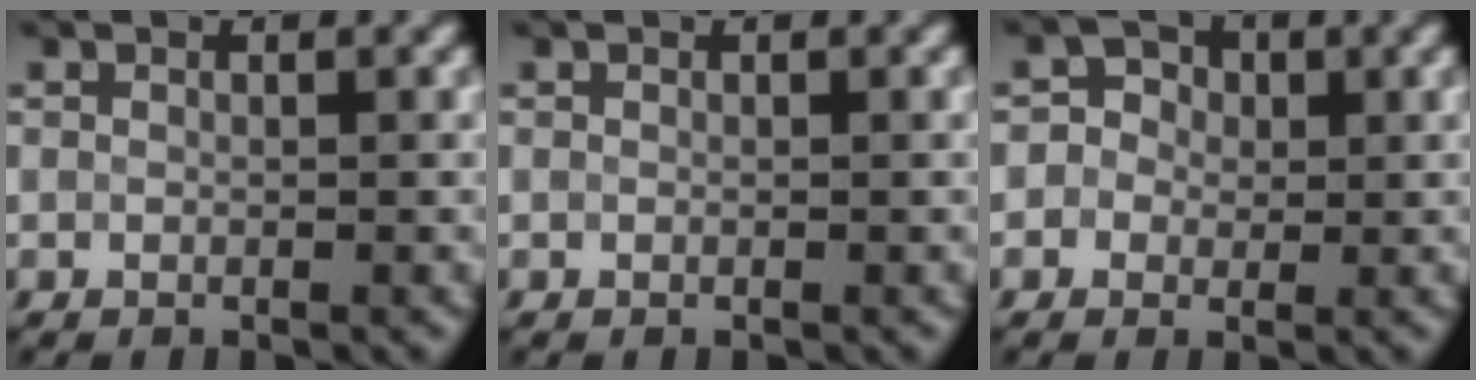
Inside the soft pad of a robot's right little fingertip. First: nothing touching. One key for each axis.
{"total": 0.0}
{"total": 2.4, "fx": 0.3, "fy": 2.3, "fz": 0.6, "tx": 0.008, "ty": 0.007, "tz": -0.008}